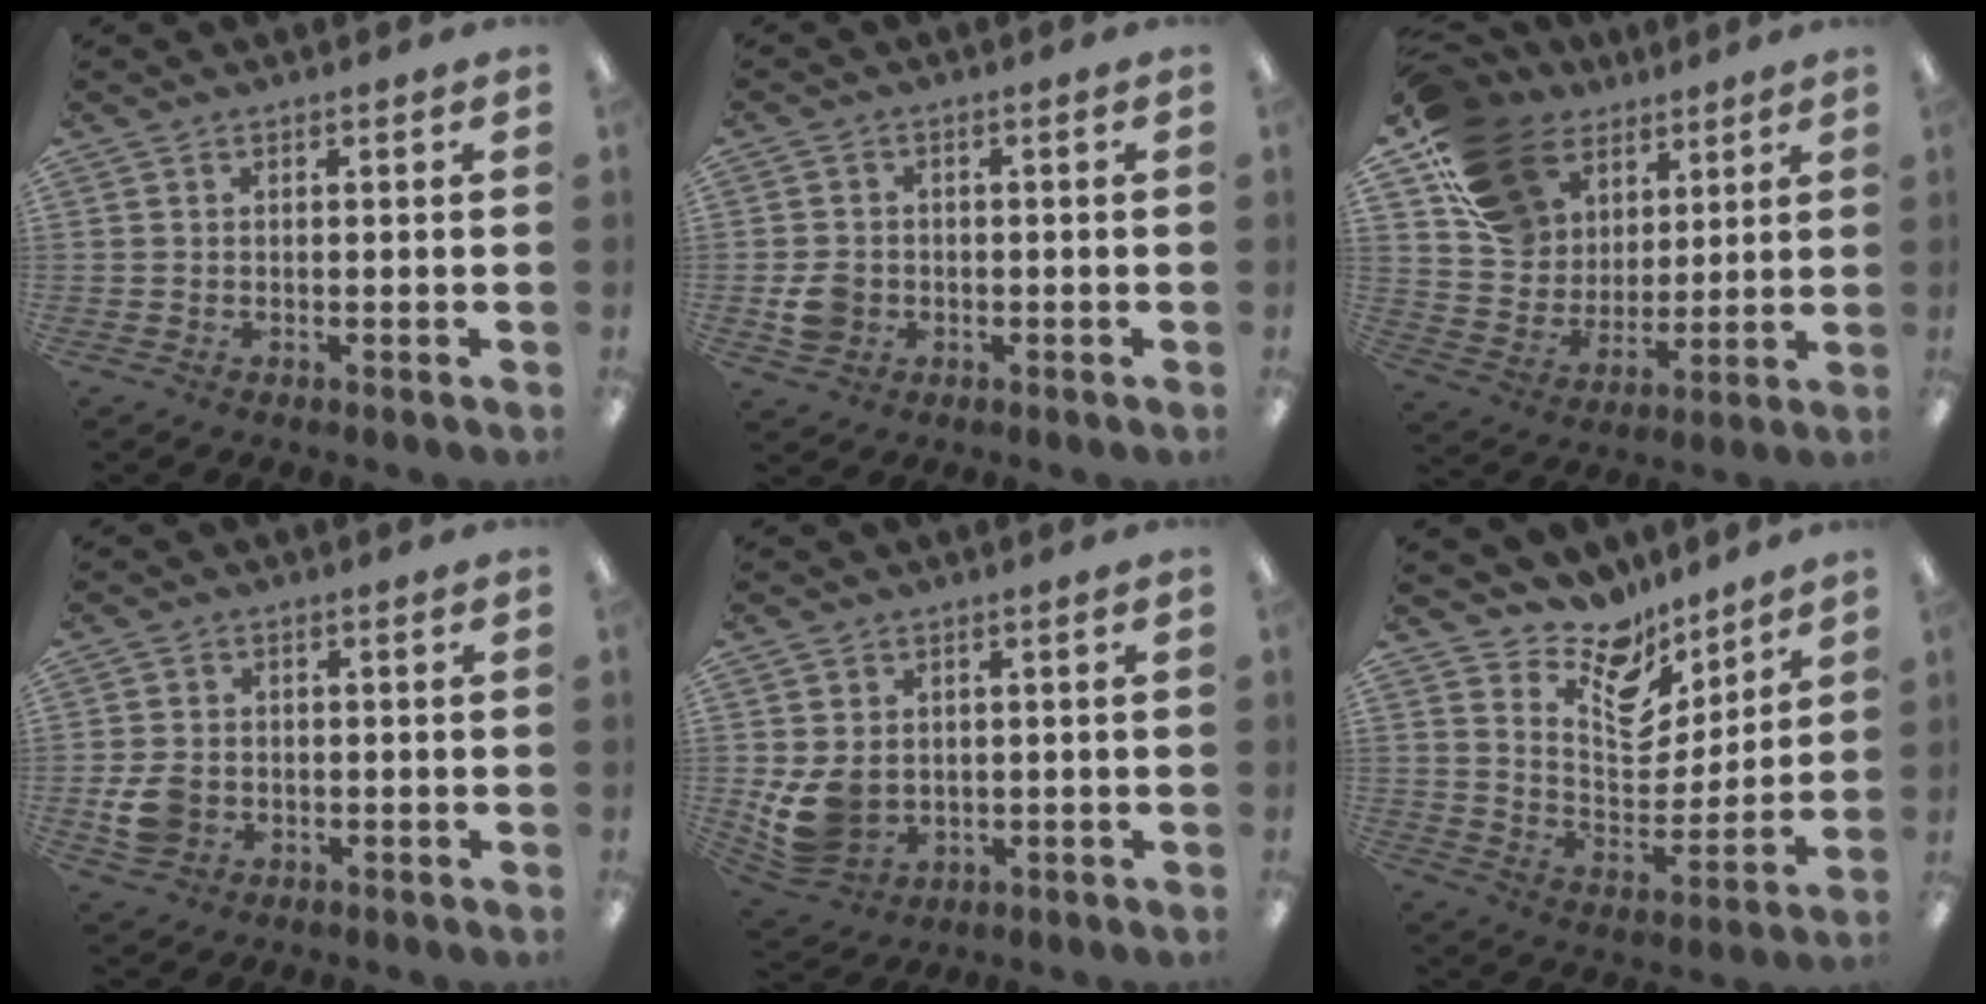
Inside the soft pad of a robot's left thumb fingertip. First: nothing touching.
{"total": 4.8, "force": [-1.2, 4.1, 2.1], "torque": [-0.025, 0.001, -0.022]}
{"total": 16.2, "force": [10.0, 11.3, 5.8], "torque": [-0.127, -0.048, 0.198]}
{"total": 5.6, "force": [-1.6, 4.5, 3.0], "torque": [-0.053, 0.006, -0.029]}
{"total": 8.5, "force": [0.0, 7.0, 4.9], "torque": [-0.113, 0.008, 0.006]}
{"total": 13.5, "force": [11.0, 6.3, 4.5], "torque": [-0.089, -0.090, 0.204]}